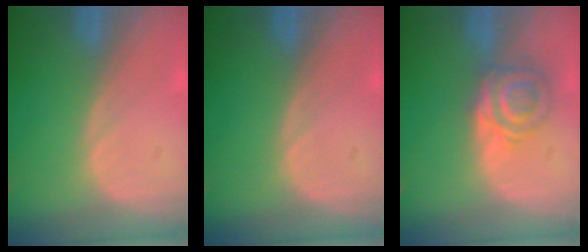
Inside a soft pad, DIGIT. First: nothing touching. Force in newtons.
{"total": 0.0}
{"total": 5.9, "press": 5.5, "slide": 2.2}